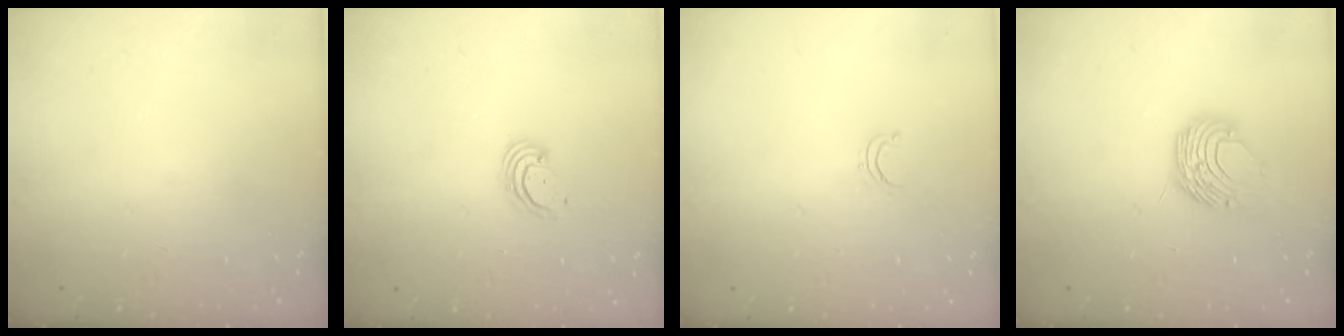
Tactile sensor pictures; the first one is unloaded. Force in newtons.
{"total": 2.5, "press": 2.5, "slide": 0.3}
{"total": 2.8, "press": 2.8, "slide": 0.2}
{"total": 8.9, "press": 8.9, "slide": 0.7}